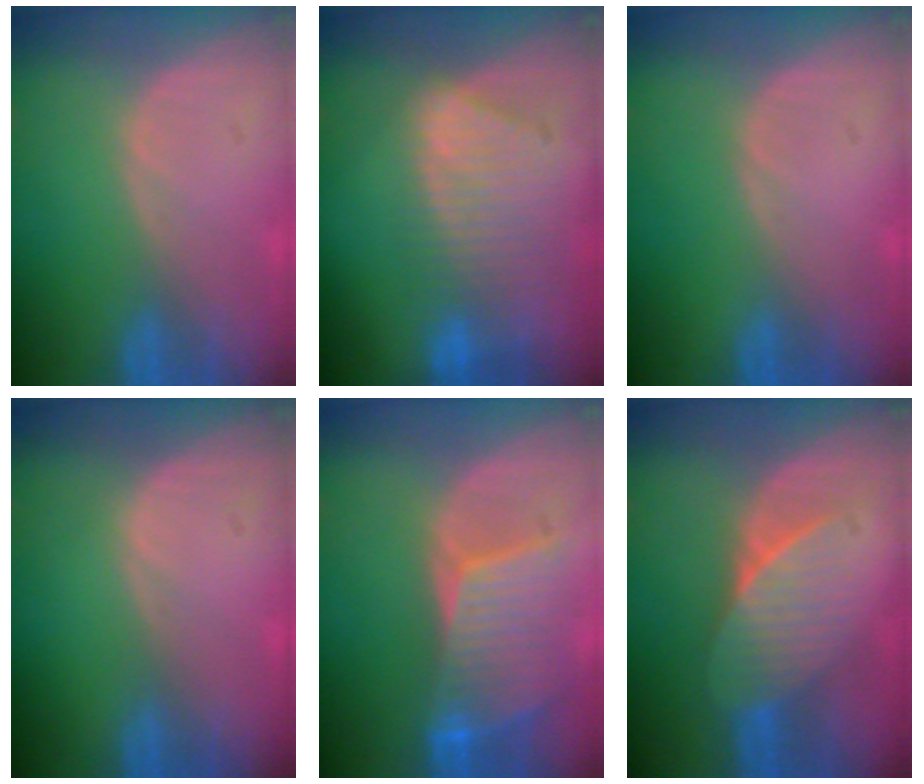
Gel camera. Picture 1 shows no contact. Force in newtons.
{"total": 9.4, "press": 8.2, "slide": 4.7}
{"total": 0.0}
{"total": 0.0}
{"total": 8.4, "press": 7.6, "slide": 3.5}
{"total": 6.7, "press": 6.3, "slide": 2.4}